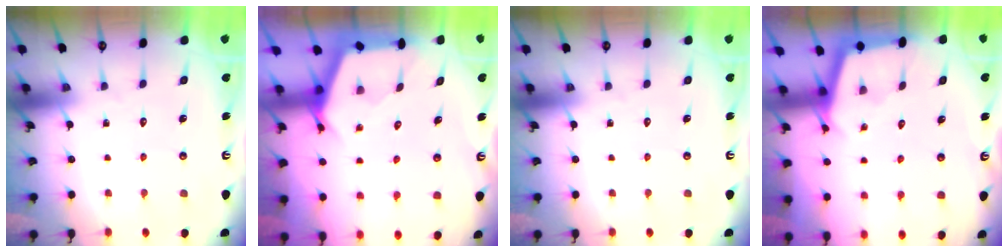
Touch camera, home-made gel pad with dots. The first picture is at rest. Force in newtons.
{"total": 2.7, "press": 2.7, "slide": 0.3}
{"total": 0.0}
{"total": 2.4, "press": 2.4, "slide": 0.2}